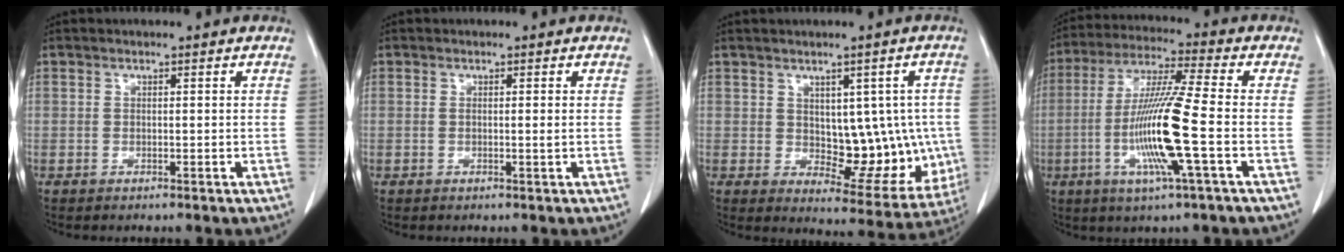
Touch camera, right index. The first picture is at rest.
{"total": 0.6, "force": [0.1, -0.1, 0.6], "torque": [-0.011, -0.002, 0.003]}
{"total": 11.6, "force": [0.4, 6.5, 9.6], "torque": [-0.101, 0.009, 0.029]}
{"total": 13.7, "force": [-3.1, -0.6, 13.3], "torque": [-0.272, -0.012, -0.066]}